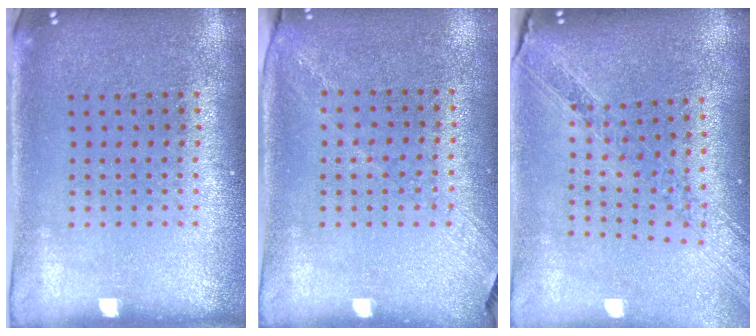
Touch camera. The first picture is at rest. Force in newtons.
{"total": 1.3, "press": 1.0, "slide": 0.9}
{"total": 1.1, "press": 1.1, "slide": 0.3}